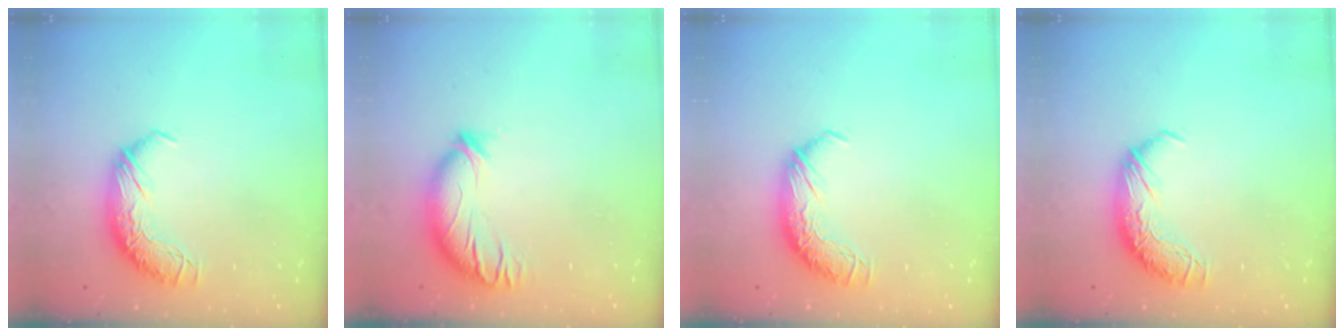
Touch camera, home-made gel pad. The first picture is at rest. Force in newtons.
{"total": 3.5, "press": 3.2, "slide": 1.3}
{"total": 0.0}
{"total": 0.0}